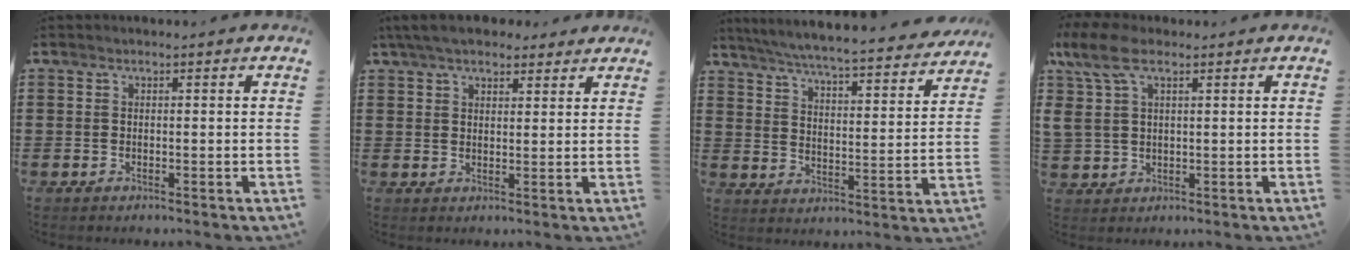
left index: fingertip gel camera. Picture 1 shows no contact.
{"total": 5.3, "force": [4.4, 1.8, 2.2], "torque": [-0.057, -0.002, 0.084]}
{"total": 5.5, "force": [5.3, -0.6, 1.5], "torque": [-0.057, -0.046, 0.085]}
{"total": 7.8, "force": [3.7, 4.2, 5.4], "torque": [-0.135, 0.007, 0.066]}